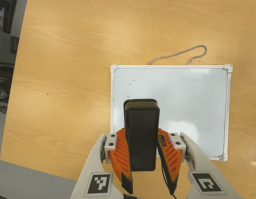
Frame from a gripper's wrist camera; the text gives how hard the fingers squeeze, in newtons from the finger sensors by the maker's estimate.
{"total": 7.6, "left": 6.7, "right": 8.5}